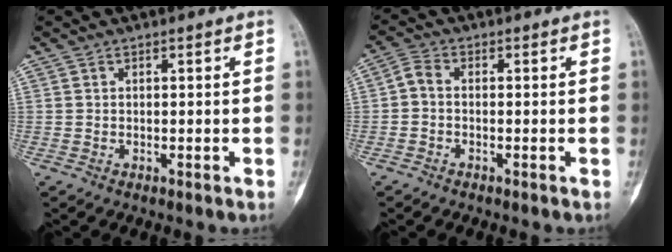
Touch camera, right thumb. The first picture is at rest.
{"total": 2.5, "force": [-0.7, 1.5, 1.9], "torque": [-0.038, 0.008, -0.024]}